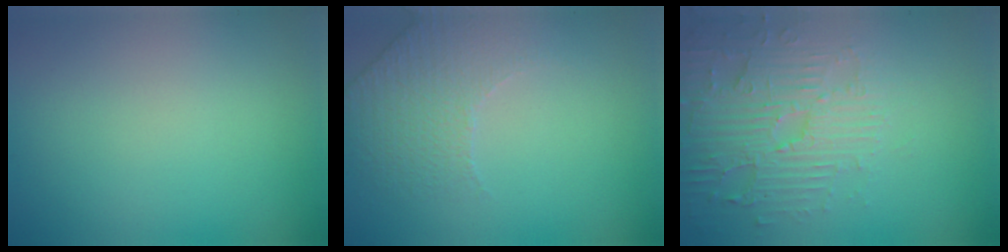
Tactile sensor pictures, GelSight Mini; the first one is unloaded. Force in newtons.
{"total": 2.2, "press": 2.0, "slide": 1.0}
{"total": 4.8, "press": 4.1, "slide": 2.6}